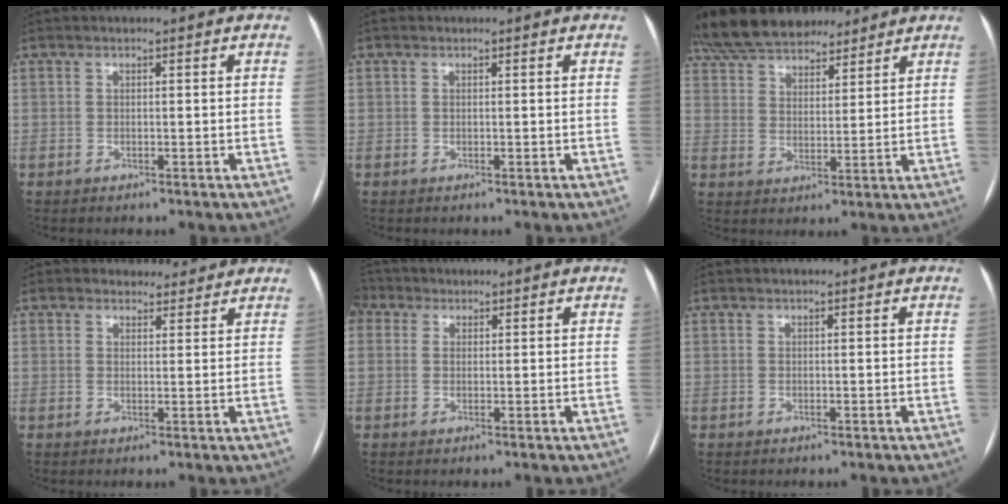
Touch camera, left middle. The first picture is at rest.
{"total": 0.0}
{"total": 17.0, "force": [14.5, 6.0, 6.5], "torque": [-0.134, 0.036, 0.238]}
{"total": 3.6, "force": [3.2, 1.6, -0.3], "torque": [0.010, 0.002, 0.034]}
{"total": 5.6, "force": [3.0, 4.2, 2.0], "torque": [-0.063, 0.034, 0.064]}
{"total": 0.0}